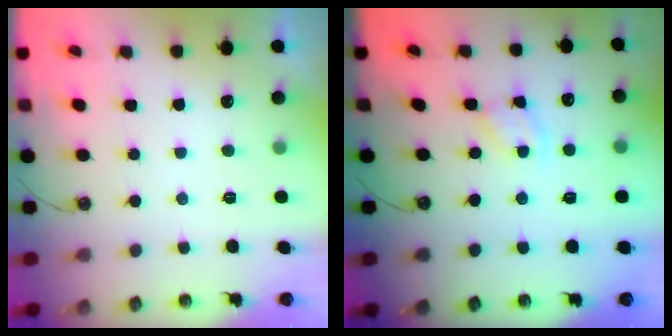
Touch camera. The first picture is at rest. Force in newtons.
{"total": 2.1, "press": 2.1, "slide": 0.3}